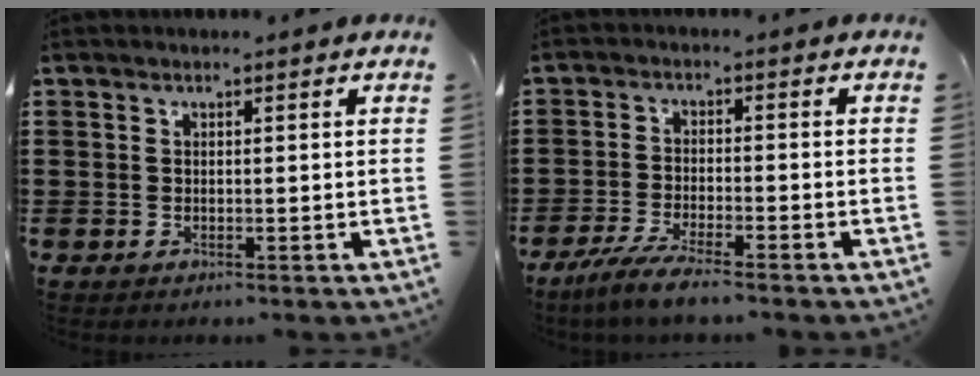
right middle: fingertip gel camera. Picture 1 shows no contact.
{"total": 4.7, "force": [-4.1, 0.2, 2.2], "torque": [-0.059, -0.011, -0.084]}